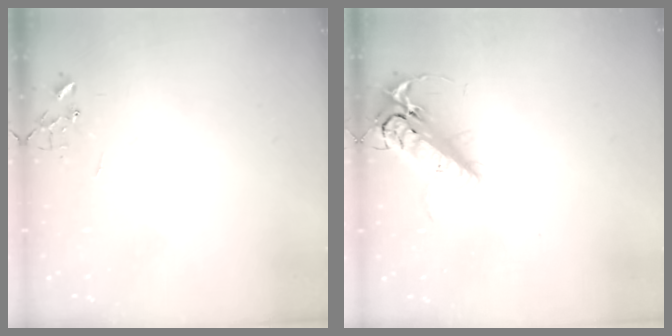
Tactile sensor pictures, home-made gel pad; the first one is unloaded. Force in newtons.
{"total": 17.8, "press": 17.5, "slide": 3.4}